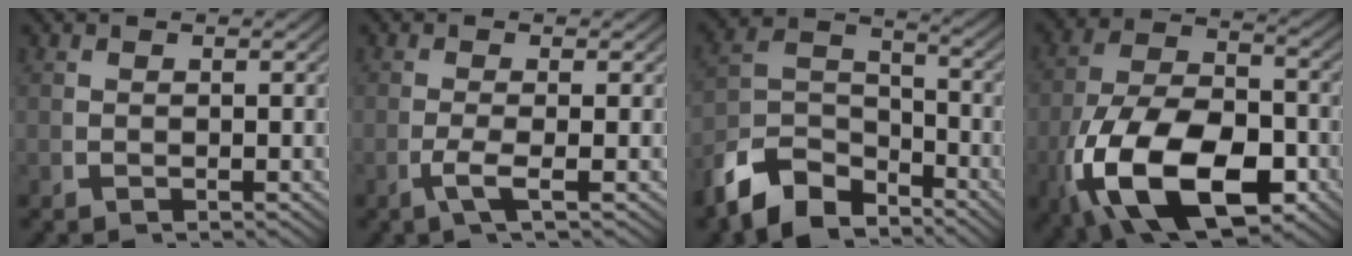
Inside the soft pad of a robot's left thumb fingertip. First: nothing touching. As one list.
[{"total": 2.4, "force": [-0.6, 0.4, 2.3], "torque": [-0.057, -0.002, -0.011]}, {"total": 9.3, "force": [-4.8, 6.2, 5.1], "torque": [-0.103, -0.029, -0.077]}, {"total": 17.4, "force": [-4.3, 11.0, 12.8], "torque": [-0.285, -0.100, -0.020]}]